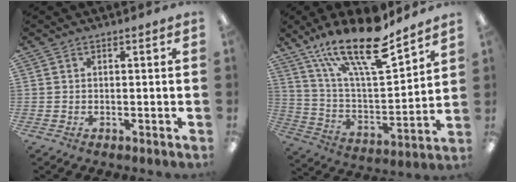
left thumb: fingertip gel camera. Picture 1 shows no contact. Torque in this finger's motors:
{"motor_torque": [0.74, -0.08, 1.44, -1.33, 0.41]}